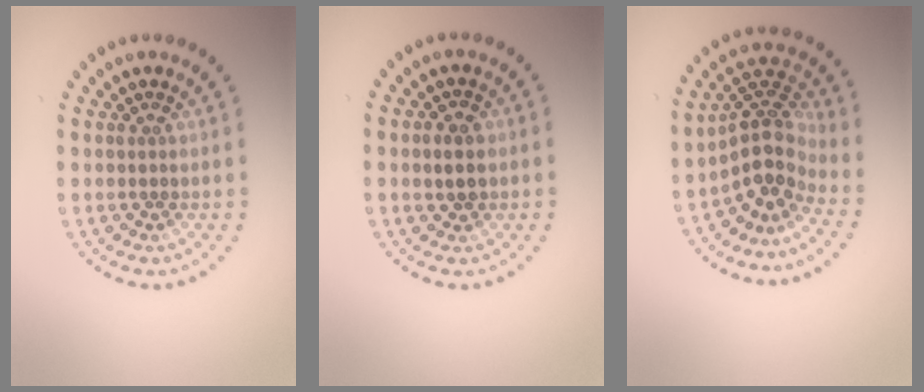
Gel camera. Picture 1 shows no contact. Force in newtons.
{"total": 2.2, "press": 2.2, "slide": 0.2}
{"total": 4.3, "press": 3.2, "slide": 2.9}